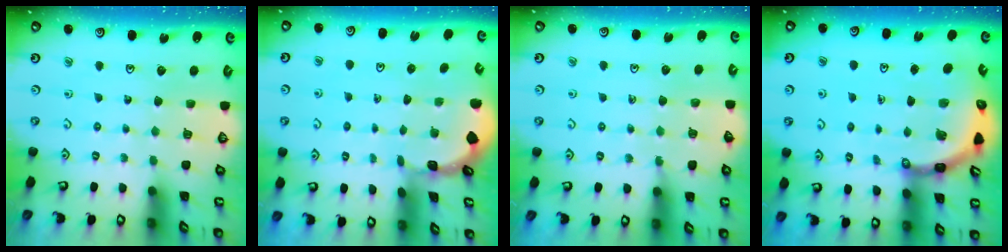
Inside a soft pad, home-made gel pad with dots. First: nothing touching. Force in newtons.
{"total": 0.8, "press": 0.8, "slide": 0.1}
{"total": 6.4, "press": 6.3, "slide": 1.2}
{"total": 6.3, "press": 6.3, "slide": 0.8}